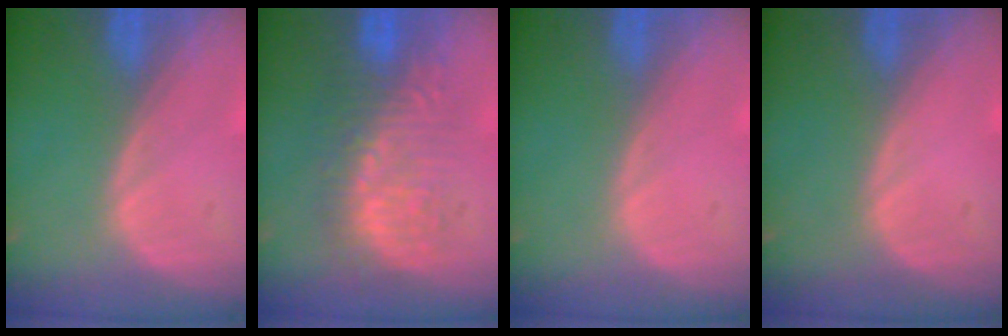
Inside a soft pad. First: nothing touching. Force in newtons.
{"total": 8.7, "press": 8.6, "slide": 1.3}
{"total": 0.0}
{"total": 0.0}